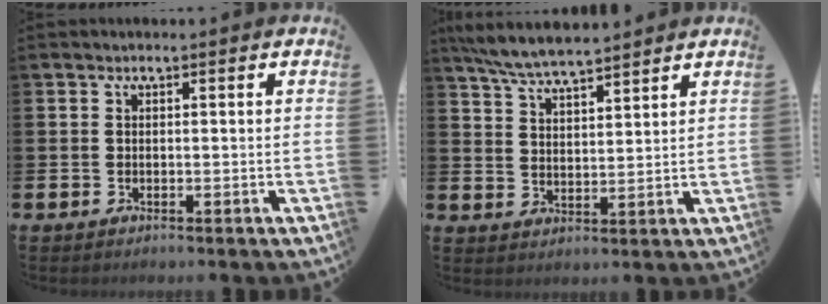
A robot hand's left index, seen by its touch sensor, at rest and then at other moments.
{"total": 6.3, "force": [6.1, 0.5, 1.6], "torque": [-0.053, -0.024, 0.111]}